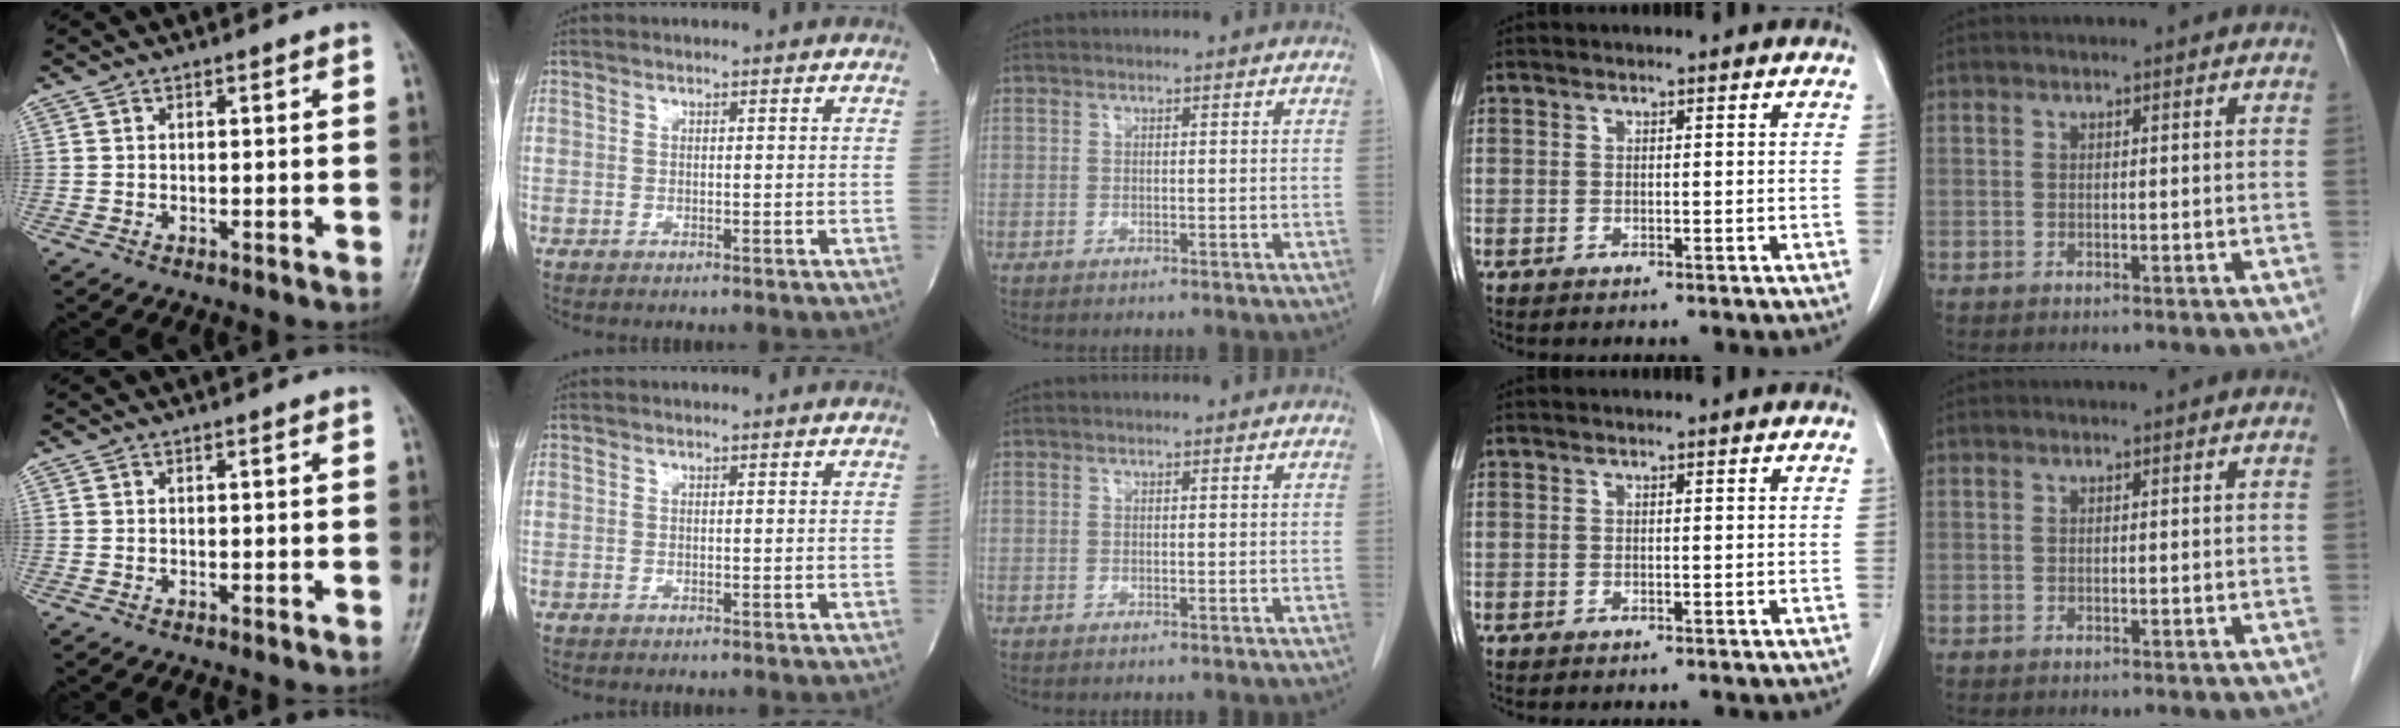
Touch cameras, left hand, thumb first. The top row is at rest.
{}